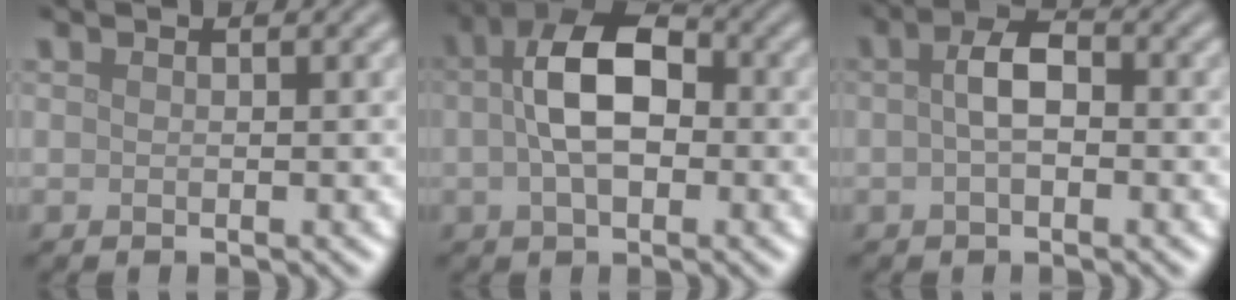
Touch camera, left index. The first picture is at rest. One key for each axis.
{"total": 7.0, "fx": 0.4, "fy": 3.9, "fz": 5.9, "tx": -0.111, "ty": 0.015, "tz": -0.003}
{"total": 3.0, "fx": -0.1, "fy": 1.3, "fz": 2.7, "tx": -0.050, "ty": 0.007, "tz": -0.008}